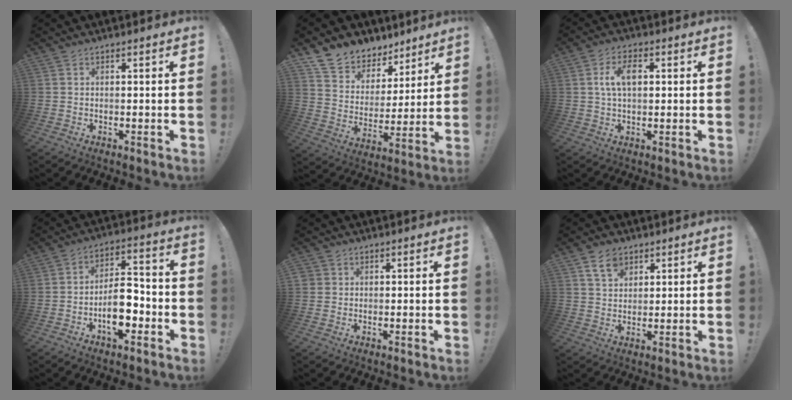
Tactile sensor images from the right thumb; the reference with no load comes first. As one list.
[{"total": 10.3, "force": [8.1, 6.2, 1.6], "torque": [-0.039, -0.065, 0.155]}, {"total": 7.1, "force": [1.4, 3.9, 5.7], "torque": [-0.098, 0.008, 0.023]}, {"total": 12.2, "force": [-4.9, 6.2, 9.2], "torque": [-0.160, 0.027, -0.085]}, {"total": 1.6, "force": [0.5, 1.5, 0.1], "torque": [0.004, -0.002, 0.008]}, {"total": 6.7, "force": [3.9, 4.5, 3.1], "torque": [-0.044, -0.012, 0.072]}]